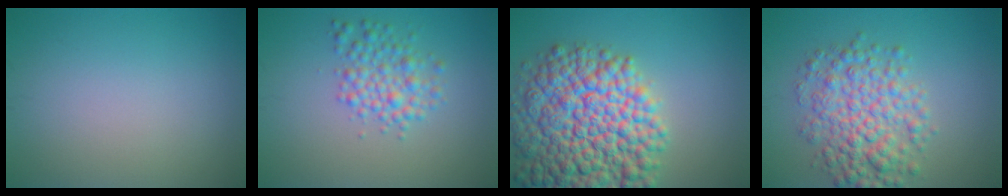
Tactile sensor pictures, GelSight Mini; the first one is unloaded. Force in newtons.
{"total": 3.3, "press": 3.3, "slide": 0.1}
{"total": 14.1, "press": 14.1, "slide": 0.6}
{"total": 6.2, "press": 6.2, "slide": 0.1}